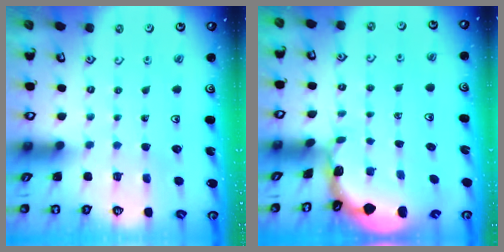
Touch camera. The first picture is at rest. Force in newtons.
{"total": 1.1, "press": 1.1, "slide": 0.2}